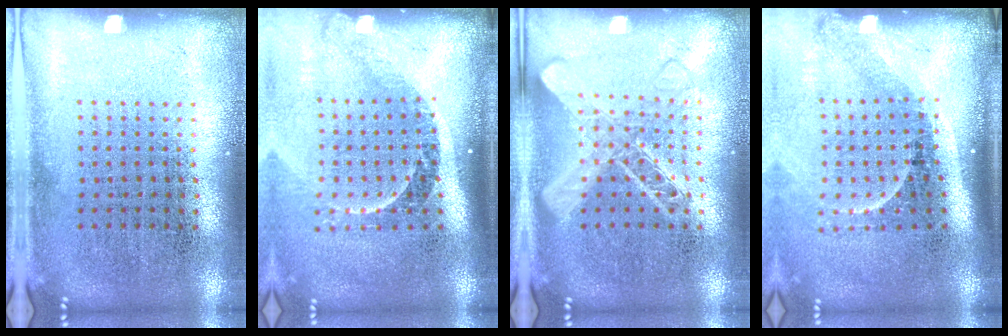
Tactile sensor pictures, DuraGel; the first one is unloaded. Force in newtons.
{"total": 2.3, "press": 1.6, "slide": 1.7}
{"total": 2.9, "press": 2.9, "slide": 0.5}
{"total": 2.2, "press": 1.5, "slide": 1.7}